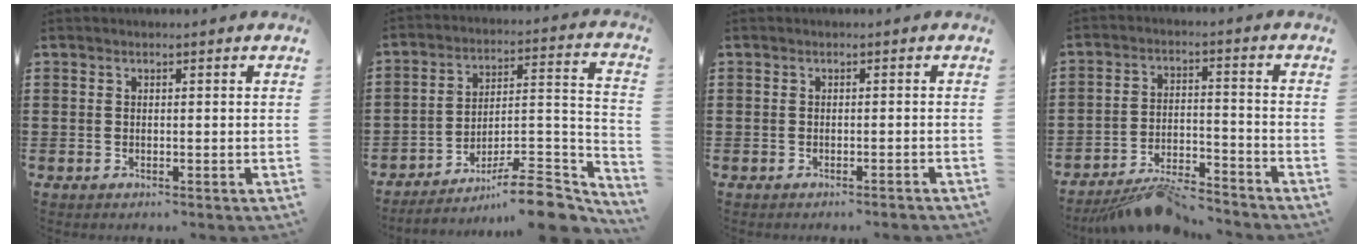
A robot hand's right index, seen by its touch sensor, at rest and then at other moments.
{"total": 9.9, "force": [-7.9, 2.3, 5.5], "torque": [-0.076, 0.021, -0.150]}
{"total": 0.7, "force": [-0.5, -0.2, 0.4], "torque": [-0.008, -0.003, -0.011]}
{"total": 7.4, "force": [-7.0, 1.0, 2.4], "torque": [-0.042, 0.014, -0.133]}